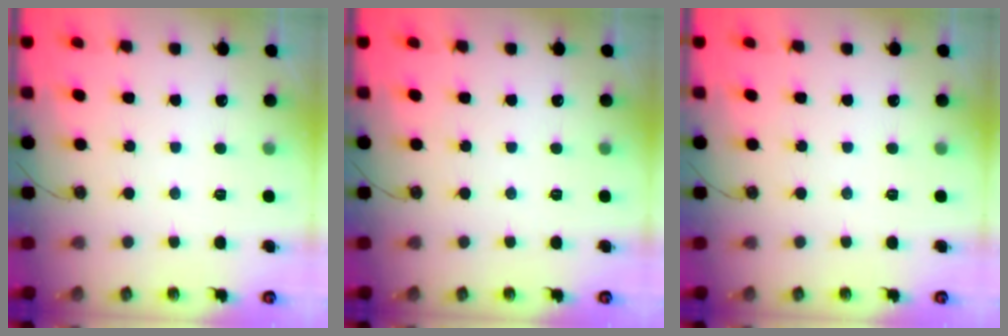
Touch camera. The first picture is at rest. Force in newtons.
{"total": 0.0}
{"total": 0.0}